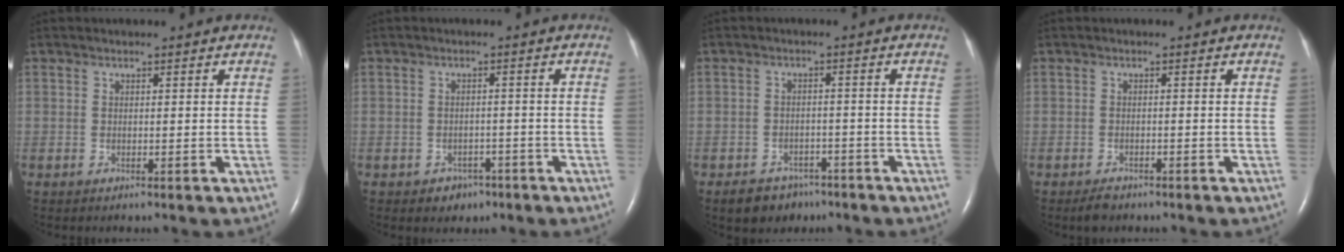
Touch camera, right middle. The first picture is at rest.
{"total": 2.8, "force": [-1.7, 2.2, 0.7], "torque": [-0.008, 0.009, -0.016]}
{"total": 5.3, "force": [-3.8, 3.4, 1.2], "torque": [-0.022, 0.006, -0.053]}
{"total": 2.0, "force": [-1.6, 0.9, 0.8], "torque": [-0.023, -0.002, -0.022]}